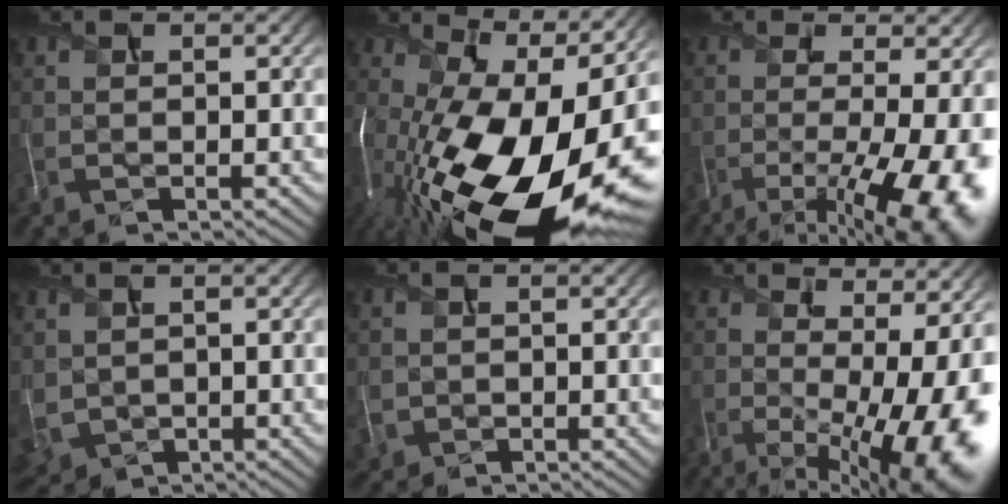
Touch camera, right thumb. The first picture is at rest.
{"total": 20.0, "force": [-4.7, 10.4, 16.4], "torque": [-0.281, -0.043, -0.068]}
{"total": 14.2, "force": [-5.9, 4.8, 12.0], "torque": [-0.165, -0.035, -0.067]}
{"total": 3.0, "force": [0.5, 2.6, 1.6], "torque": [-0.066, -0.013, 0.020]}
{"total": 1.4, "force": [-0.4, 1.3, 0.0], "torque": [-0.010, -0.011, -0.002]}
{"total": 16.5, "force": [-3.2, 6.5, 14.9], "torque": [-0.177, -0.027, -0.025]}